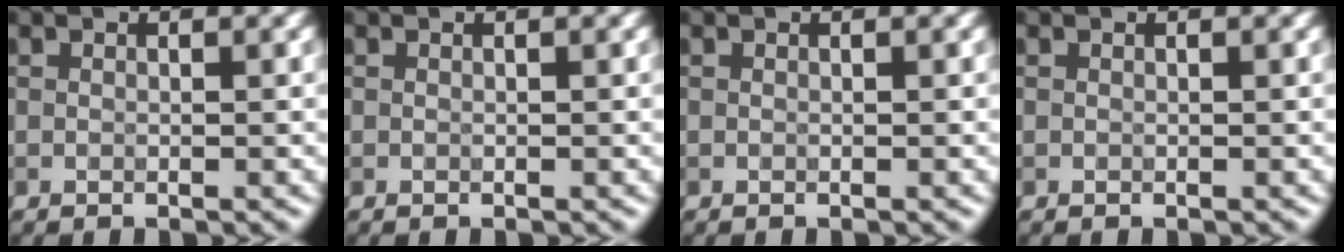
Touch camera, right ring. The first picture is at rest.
{"total": 0.0}
{"total": 0.0}
{"total": 0.0}